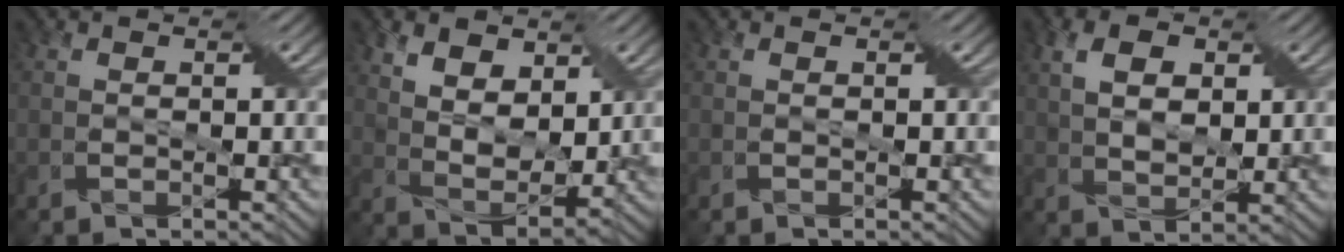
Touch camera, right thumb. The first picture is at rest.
{"total": 7.7, "force": [3.9, 4.5, 5.0], "torque": [-0.115, -0.006, 0.072]}
{"total": 0.0}
{"total": 5.7, "force": [2.0, 3.5, 4.0], "torque": [-0.083, 0.004, 0.036]}